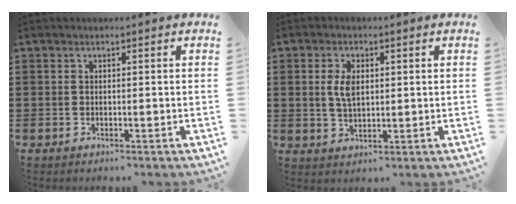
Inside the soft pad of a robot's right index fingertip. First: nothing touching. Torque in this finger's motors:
{"motor_torque": [0.13, 0.13, 0.18, 0.04]}